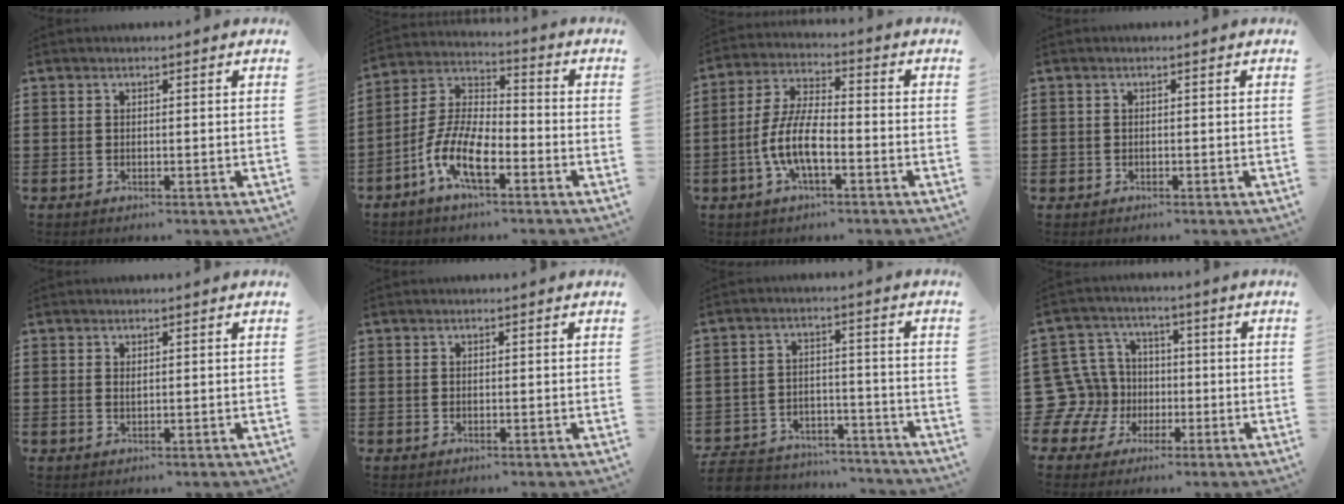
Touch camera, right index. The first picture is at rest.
{"total": 9.5, "force": [-5.1, 3.3, 7.3], "torque": [-0.184, -0.011, -0.104]}
{"total": 8.5, "force": [-3.0, 2.8, 7.4], "torque": [-0.180, -0.014, -0.064]}
{"total": 0.7, "force": [-0.5, 0.5, 0.1], "torque": [-0.004, 0.002, -0.012]}
{"total": 0.6, "force": [0.3, 0.3, 0.4], "torque": [-0.009, 0.003, 0.006]}
{"total": 0.0}
{"total": 5.9, "force": [-5.7, 1.3, 0.8], "torque": [-0.030, 0.009, -0.118]}
{"total": 10.0, "force": [-1.2, 9.7, 2.2], "torque": [-0.117, 0.005, -0.018]}